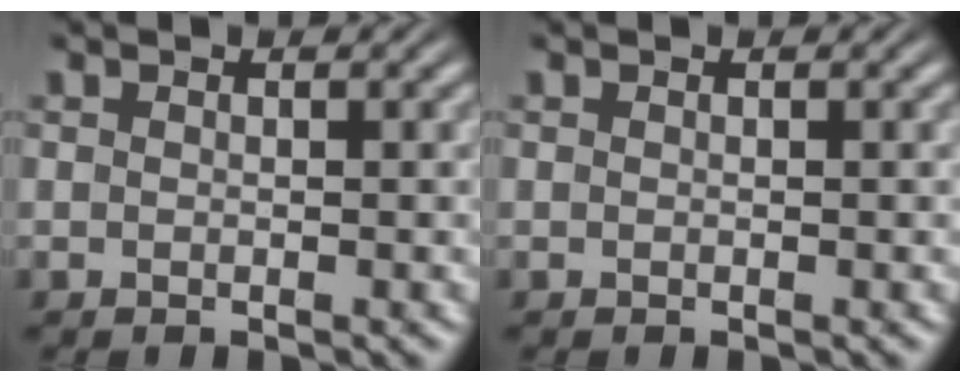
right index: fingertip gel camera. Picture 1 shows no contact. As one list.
[{"total": 0.0}]